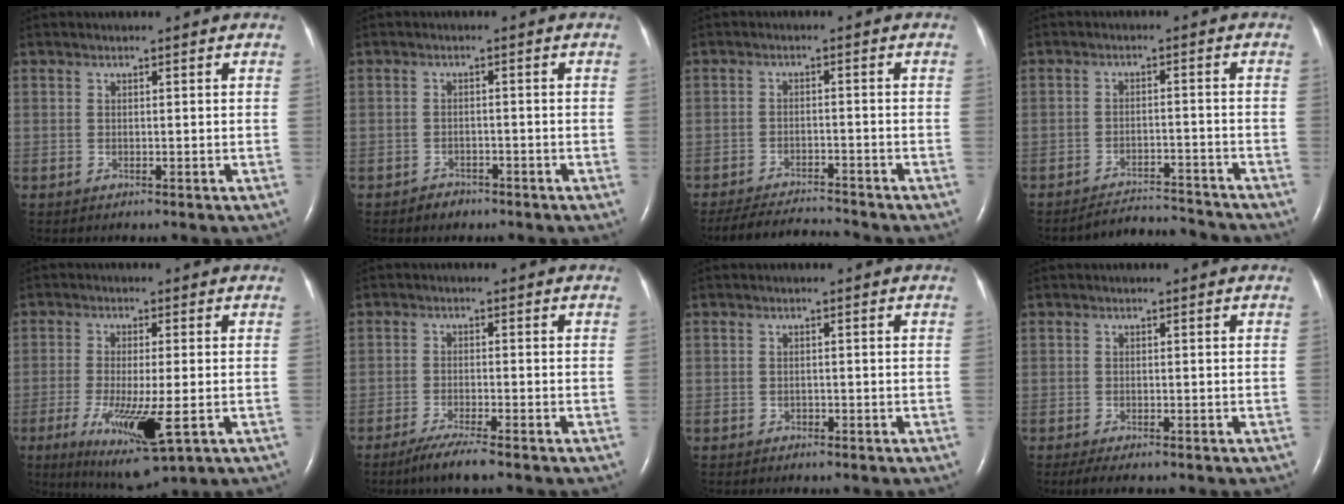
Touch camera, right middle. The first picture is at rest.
{"total": 2.0, "force": [-1.6, 1.2, 0.3], "torque": [-0.012, 0.003, -0.024]}
{"total": 7.1, "force": [-7.0, -0.2, 1.1], "torque": [-0.021, -0.005, -0.119]}
{"total": 7.0, "force": [-6.9, -0.3, -0.5], "torque": [0.004, 0.004, -0.109]}
{"total": 11.2, "force": [-3.9, 2.0, 10.3], "torque": [-0.188, -0.034, -0.056]}
{"total": 4.5, "force": [-3.4, -0.2, 3.0], "torque": [-0.063, -0.014, -0.063]}
{"total": 0.5, "force": [-0.4, 0.4, 0.0], "torque": [-0.004, 0.002, -0.007]}
{"total": 2.6, "force": [-2.0, 0.5, 1.7], "torque": [-0.029, -0.009, -0.029]}